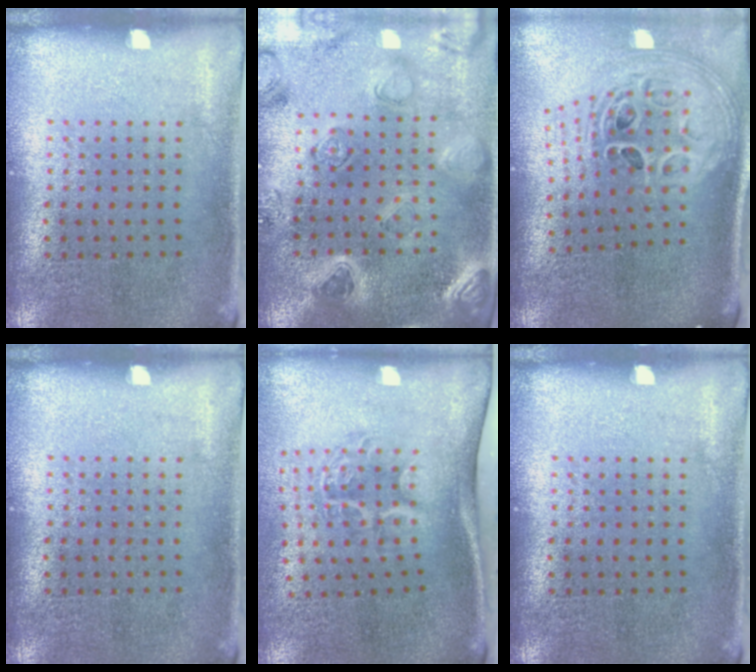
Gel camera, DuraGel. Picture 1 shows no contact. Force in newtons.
{"total": 2.1, "press": 2.1, "slide": 0.4}
{"total": 2.9, "press": 2.1, "slide": 2.1}
{"total": 0.0}
{"total": 2.0, "press": 1.3, "slide": 1.5}
{"total": 0.0}